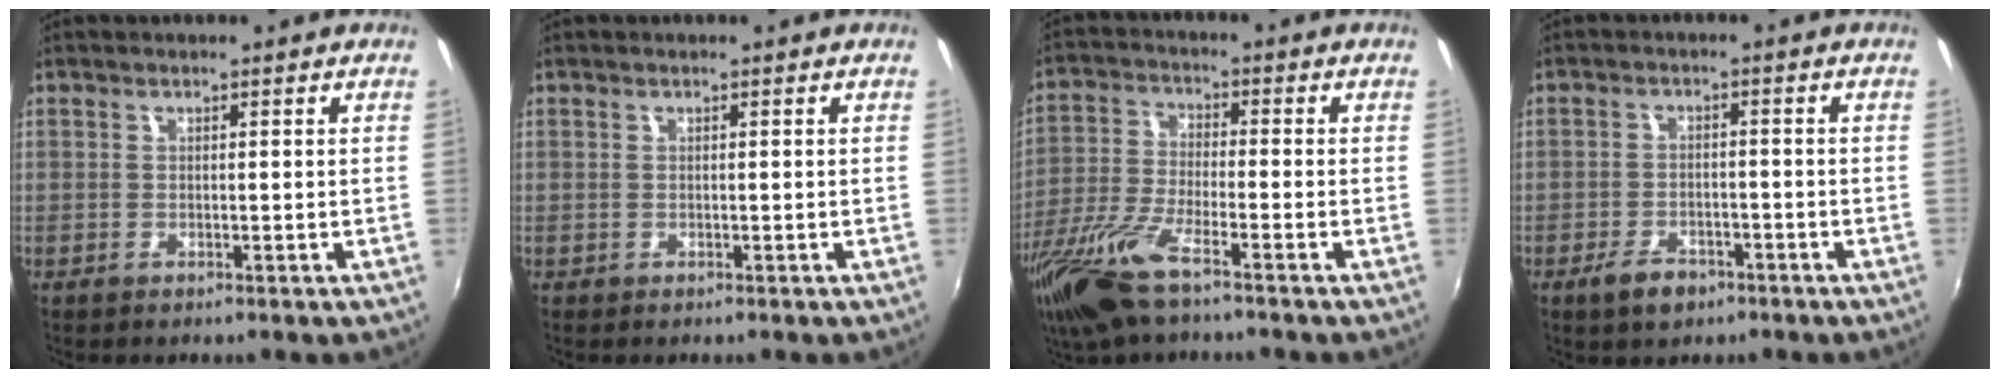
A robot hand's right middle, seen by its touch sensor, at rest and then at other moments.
{"total": 0.0}
{"total": 12.8, "force": [-8.7, 2.6, 9.1], "torque": [-0.199, -0.037, -0.173]}
{"total": 5.1, "force": [-3.4, 2.8, 2.6], "torque": [-0.068, -0.002, -0.055]}